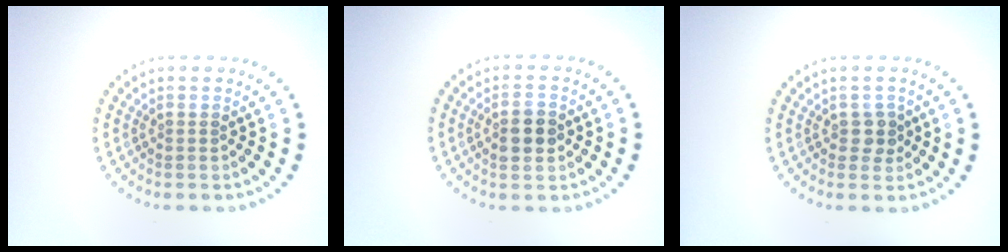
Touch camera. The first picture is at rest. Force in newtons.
{"total": 2.9, "press": 2.9, "slide": 0.2}
{"total": 1.4, "press": 1.4, "slide": 0.4}